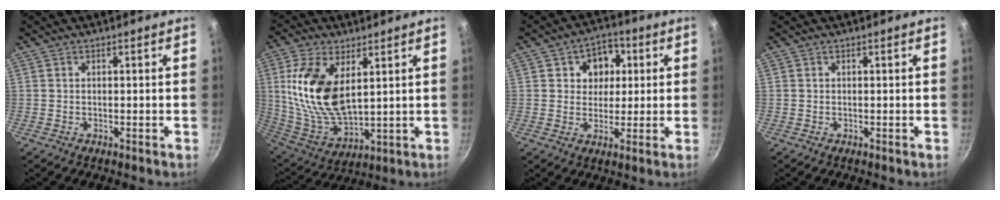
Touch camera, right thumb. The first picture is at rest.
{"total": 16.8, "force": [4.5, 8.7, 13.7], "torque": [-0.267, -0.031, 0.096]}
{"total": 7.9, "force": [2.1, 6.6, 3.9], "torque": [-0.009, -0.002, 0.023]}
{"total": 0.0}